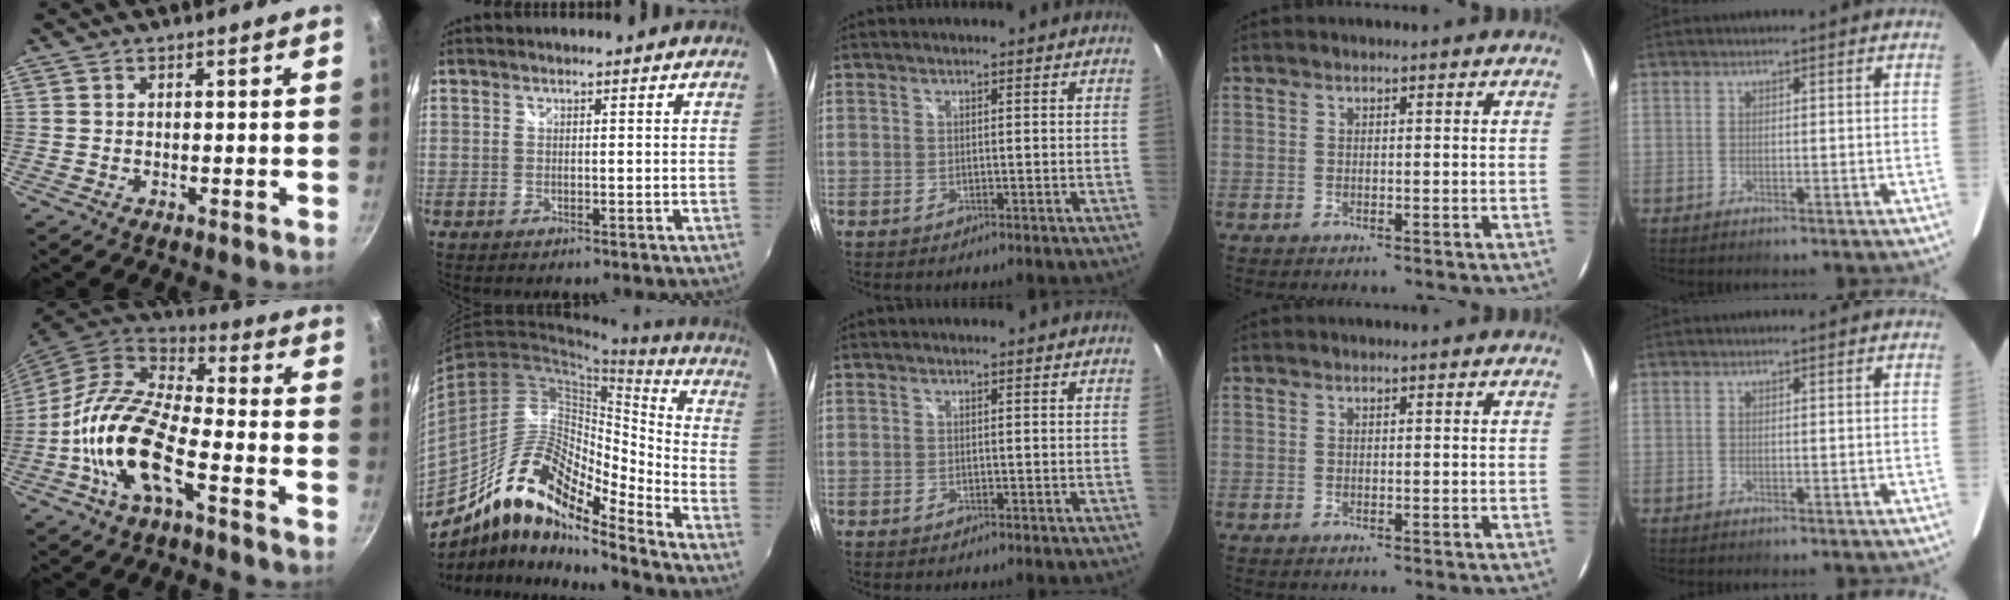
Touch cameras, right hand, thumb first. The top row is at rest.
{"thumb": {"total": 16.9, "force": [-6.0, 6.9, 14.2], "torque": [-0.270, 0.039, -0.130]}, "index": {"total": 17.0, "force": [-11.9, 4.3, 11.3], "torque": [-0.203, 0.003, -0.237]}}